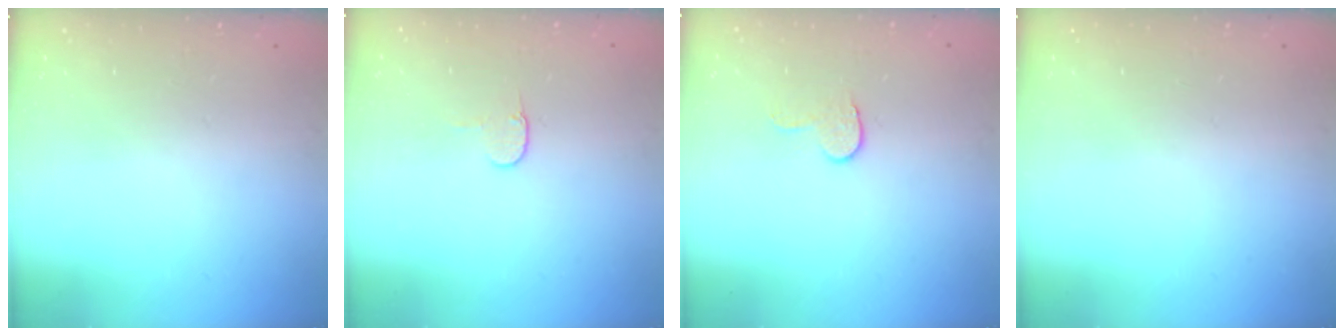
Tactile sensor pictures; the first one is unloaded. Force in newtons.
{"total": 3.8, "press": 3.8, "slide": 0.4}
{"total": 5.9, "press": 5.9, "slide": 0.5}
{"total": 0.0}